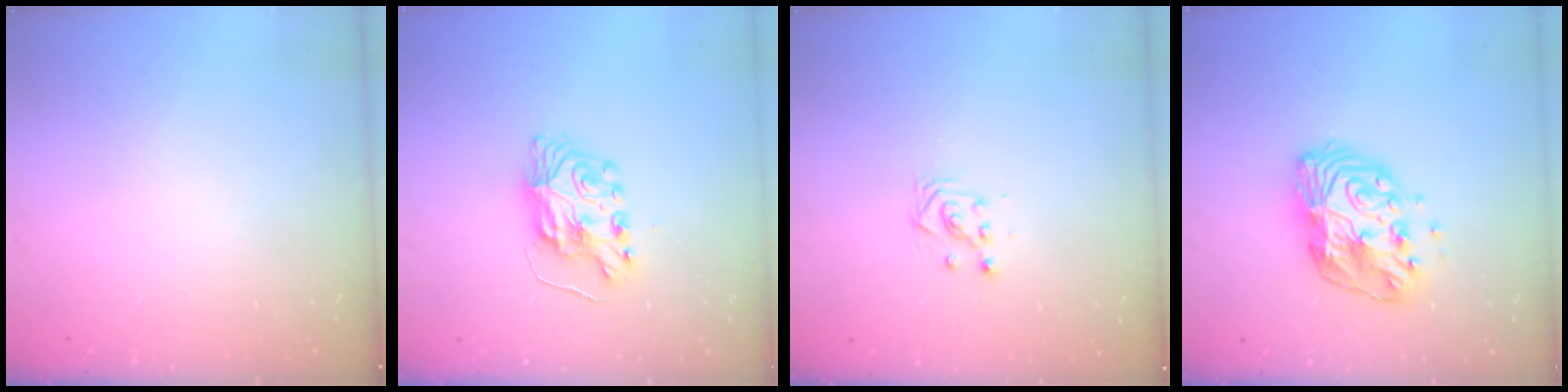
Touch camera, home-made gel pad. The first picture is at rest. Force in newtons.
{"total": 8.2, "press": 8.2, "slide": 0.5}
{"total": 3.0, "press": 3.0, "slide": 0.1}
{"total": 11.9, "press": 11.9, "slide": 0.8}